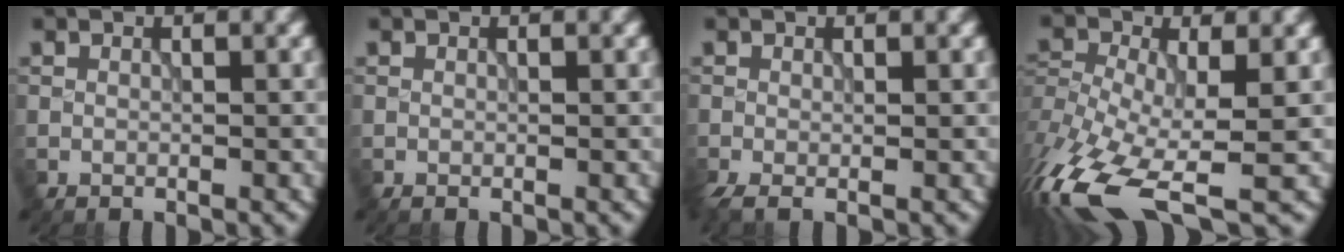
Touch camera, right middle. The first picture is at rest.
{"total": 0.0}
{"total": 1.9, "force": [-0.9, 0.5, 1.5], "torque": [-0.038, -0.012, -0.021]}
{"total": 12.9, "force": [-6.6, 5.2, 9.8], "torque": [-0.235, -0.023, -0.113]}